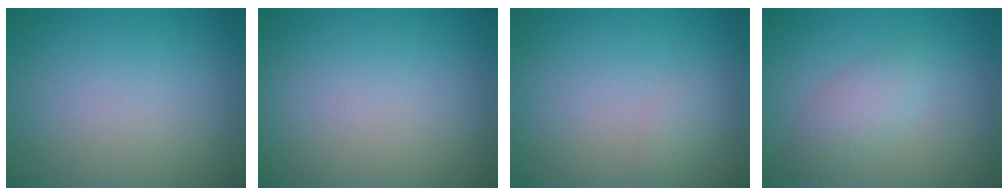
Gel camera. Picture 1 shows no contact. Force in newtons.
{"total": 0.0}
{"total": 0.8, "press": 0.8, "slide": 0.0}
{"total": 2.5, "press": 2.5, "slide": 0.0}